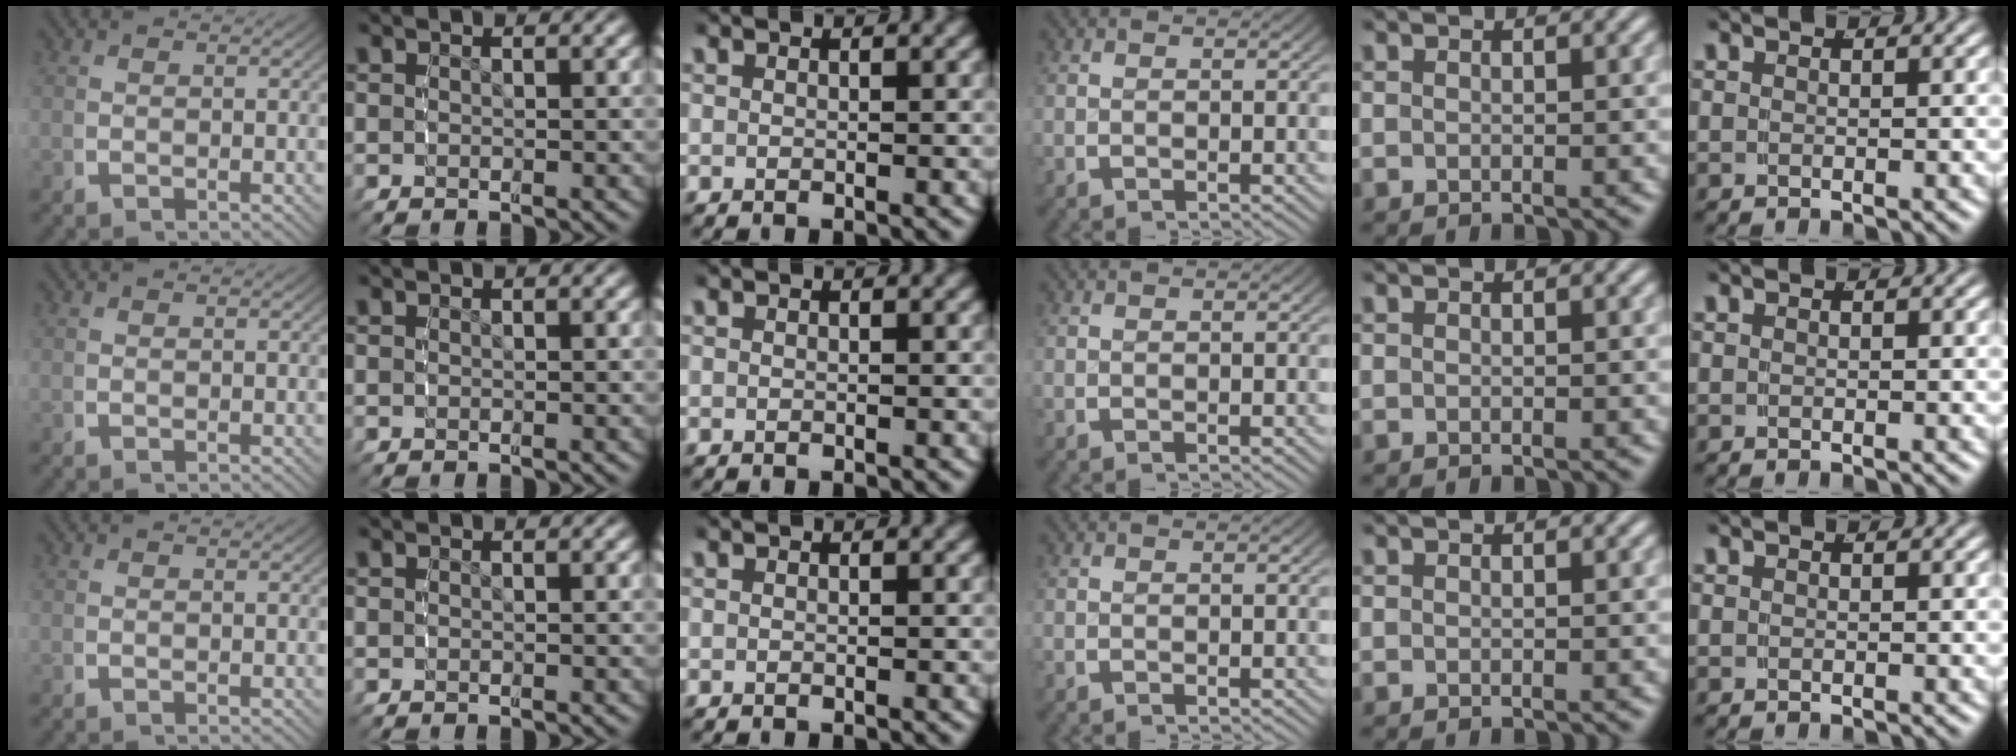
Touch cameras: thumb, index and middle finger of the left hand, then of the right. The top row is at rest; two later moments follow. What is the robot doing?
{"motion": "reach", "object": "coat"}